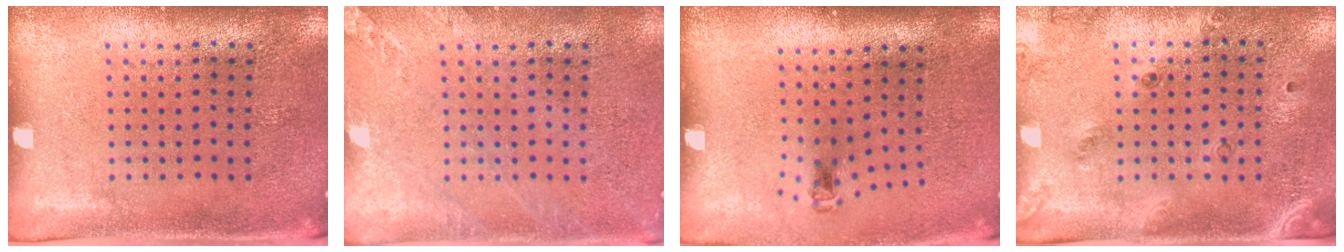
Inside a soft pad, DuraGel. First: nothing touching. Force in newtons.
{"total": 2.1, "press": 2.1, "slide": 0.2}
{"total": 0.8, "press": 0.4, "slide": 0.7}
{"total": 1.5, "press": 1.3, "slide": 0.7}